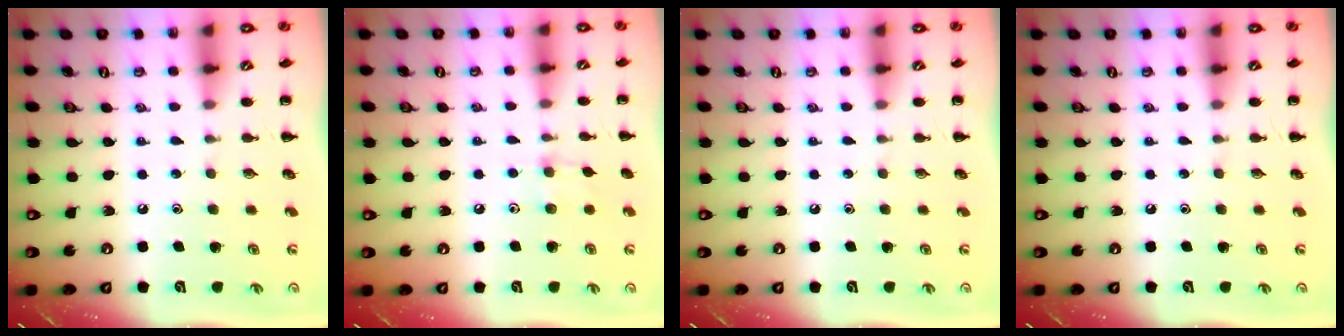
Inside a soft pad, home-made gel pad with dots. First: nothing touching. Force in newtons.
{"total": 3.5, "press": 3.3, "slide": 1.2}
{"total": 0.0}
{"total": 0.0}